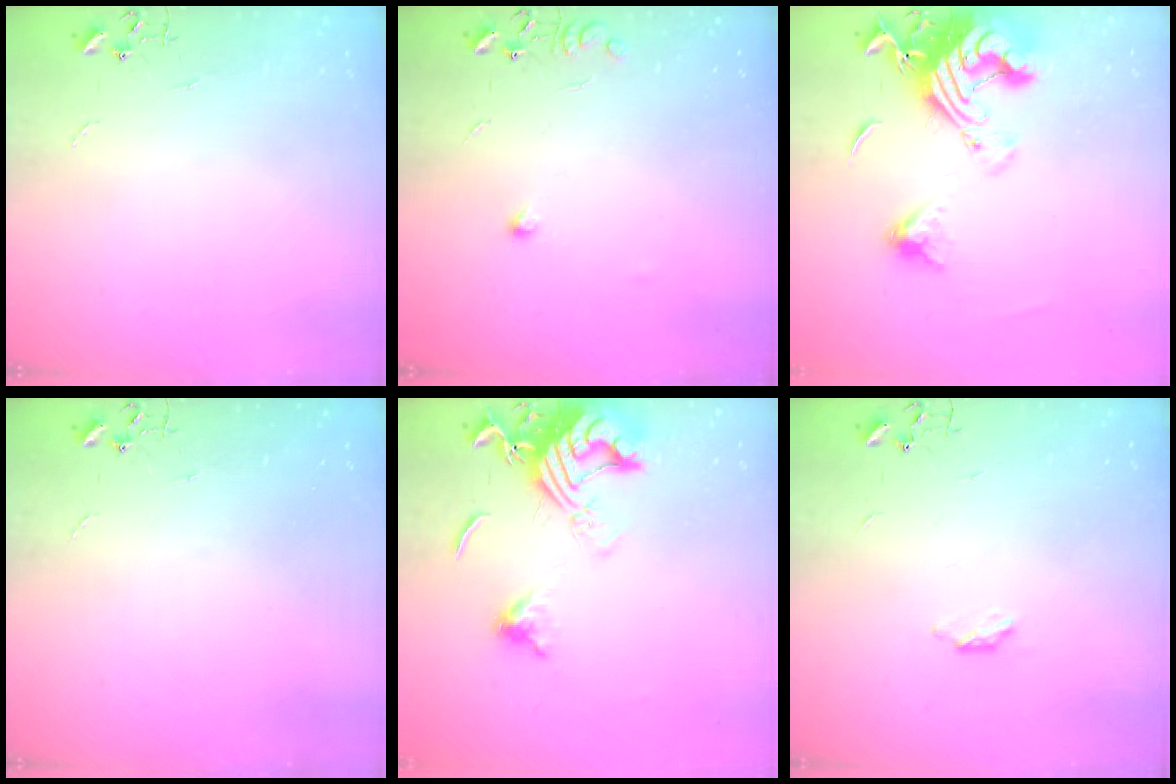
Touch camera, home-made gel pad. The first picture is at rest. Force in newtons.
{"total": 7.8, "press": 7.8, "slide": 0.5}
{"total": 18.1, "press": 18.0, "slide": 2.0}
{"total": 0.0}
{"total": 15.6, "press": 15.5, "slide": 1.9}
{"total": 2.9, "press": 2.9, "slide": 0.5}